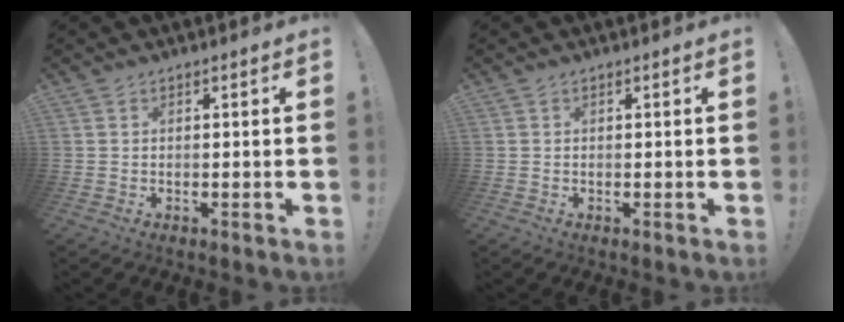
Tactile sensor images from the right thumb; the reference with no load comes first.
{"total": 0.0}